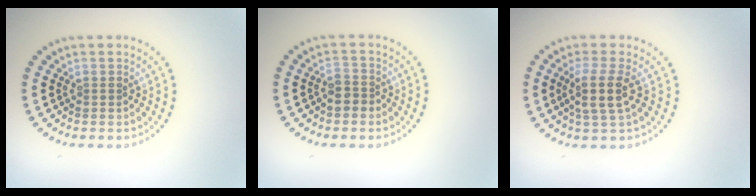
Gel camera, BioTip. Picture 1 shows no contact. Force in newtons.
{"total": 1.9, "press": 1.6, "slide": 0.9}
{"total": 2.7, "press": 2.2, "slide": 1.6}